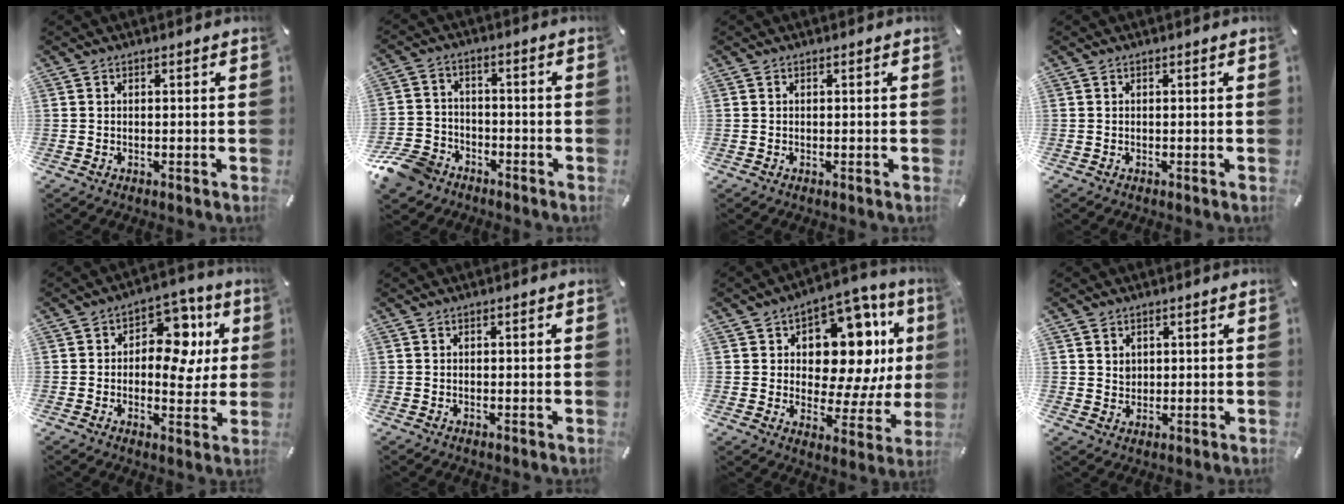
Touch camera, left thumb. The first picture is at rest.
{"total": 9.3, "force": [-6.4, 6.2, 2.8], "torque": [-0.065, 0.044, -0.124]}
{"total": 0.0}
{"total": 0.0}
{"total": 12.9, "force": [2.9, 8.8, 9.0], "torque": [-0.109, -0.019, 0.047]}
{"total": 0.5, "force": [0.1, 0.3, 0.4], "torque": [-0.007, 0.002, 0.000]}
{"total": 16.1, "force": [7.0, 9.8, 10.8], "torque": [-0.142, -0.059, 0.119]}
{"total": 3.2, "force": [1.5, 2.8, 0.1], "torque": [0.007, -0.002, 0.026]}